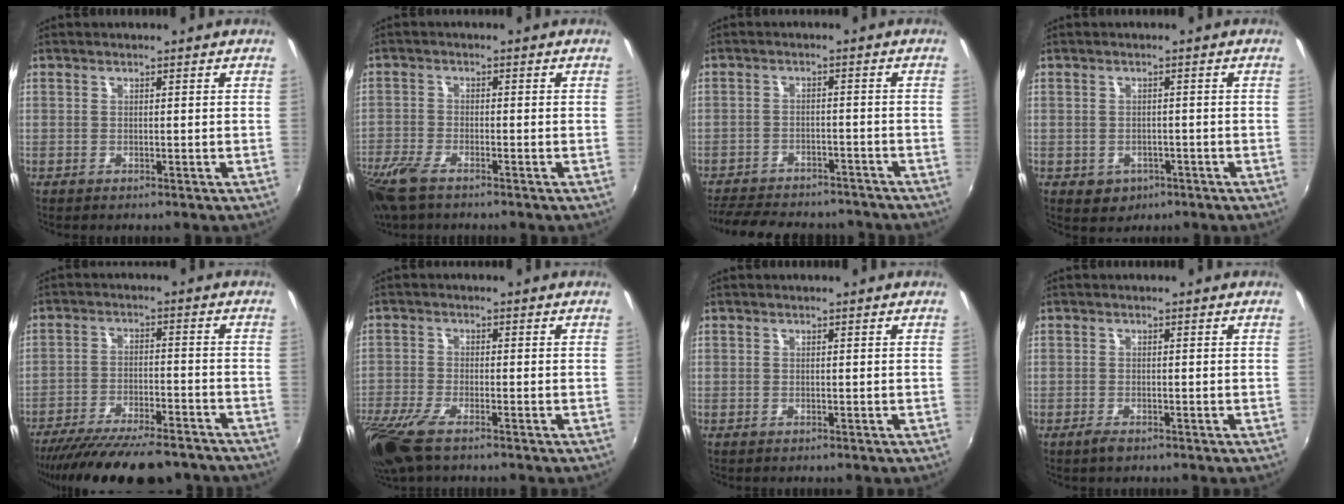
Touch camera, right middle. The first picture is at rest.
{"total": 8.8, "force": [-6.3, 3.1, 5.3], "torque": [-0.141, -0.032, -0.127]}
{"total": 17.6, "force": [-15.0, 6.2, 6.9], "torque": [-0.156, -0.005, -0.205]}
{"total": 4.0, "force": [-1.6, 3.3, 1.4], "torque": [-0.035, -0.005, -0.015]}
{"total": 20.0, "force": [-17.0, 4.7, 9.3], "torque": [-0.178, -0.037, -0.249]}
{"total": 10.5, "force": [-7.3, 2.9, 7.0], "torque": [-0.168, -0.046, -0.142]}
{"total": 0.0}
{"total": 1.7, "force": [-1.2, 0.6, 1.0], "torque": [-0.023, -0.006, -0.024]}